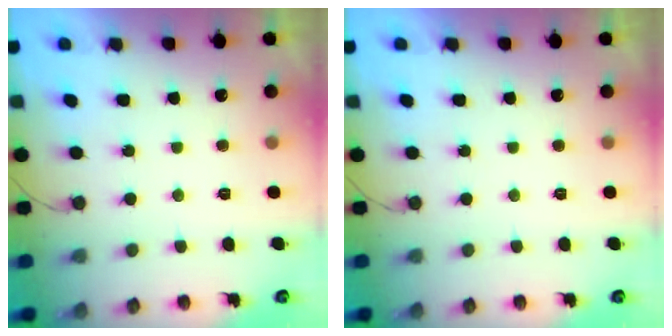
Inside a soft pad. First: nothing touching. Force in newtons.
{"total": 0.0}